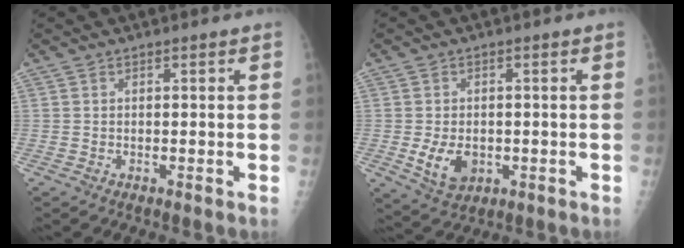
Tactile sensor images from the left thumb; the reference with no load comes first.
{"total": 6.2, "force": [-1.2, 4.5, 4.2], "torque": [-0.062, -0.007, -0.008]}